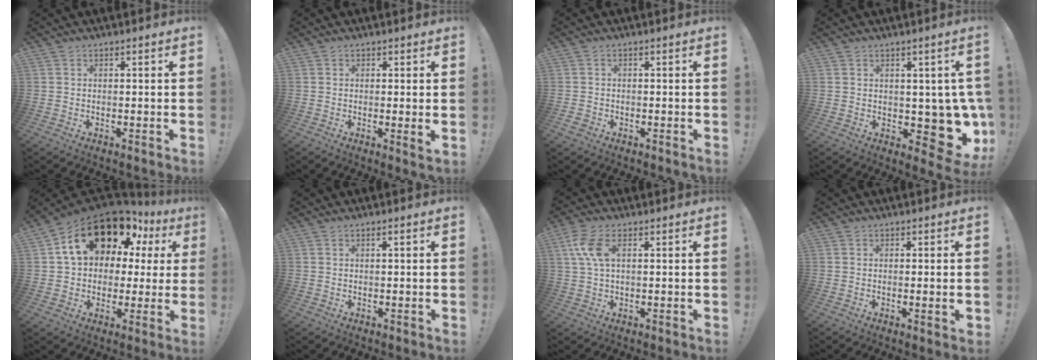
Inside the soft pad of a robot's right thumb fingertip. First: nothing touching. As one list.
[{"total": 2.1, "force": [0.5, 0.0, 2.0], "torque": [-0.021, -0.007, 0.007]}, {"total": 1.6, "force": [-0.9, 1.1, 0.5], "torque": [-0.009, 0.003, -0.017]}, {"total": 8.8, "force": [0.6, 6.0, 6.5], "torque": [-0.057, -0.017, 0.026]}, {"total": 19.5, "force": [10.5, 11.5, 11.7], "torque": [-0.171, -0.060, 0.192]}, {"total": 1.0, "force": [0.2, -0.1, 1.0], "torque": [-0.013, -0.003, 0.001]}, {"total": 7.5, "force": [2.3, 3.3, 6.4], "torque": [-0.141, 0.004, 0.043]}, {"total": 2.0, "force": [-0.1, 0.1, 2.0], "torque": [-0.028, -0.004, 0.000]}]